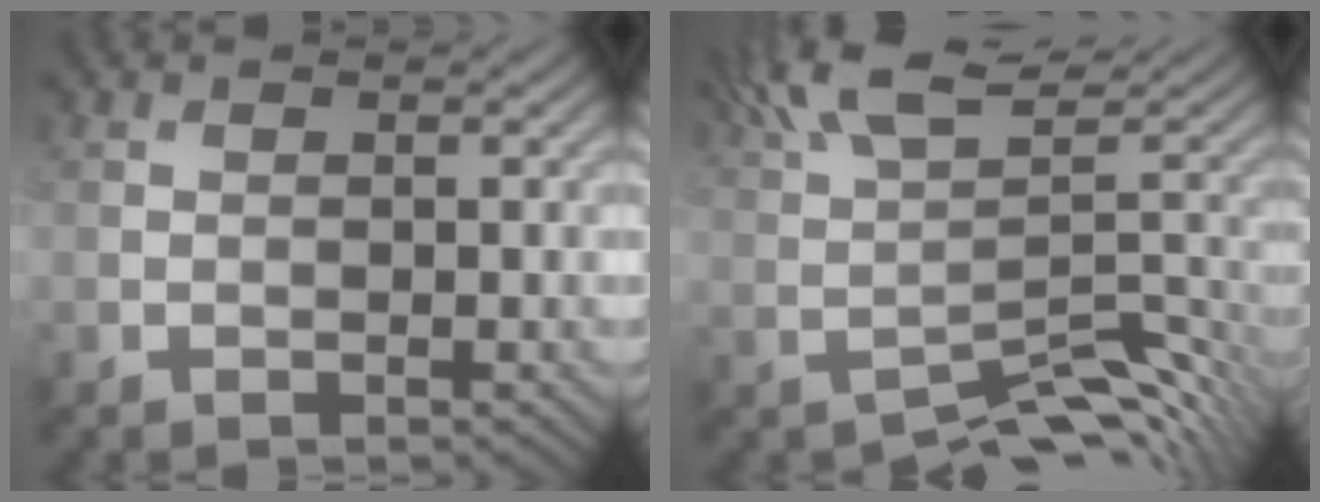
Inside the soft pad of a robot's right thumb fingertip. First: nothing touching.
{"total": 6.8, "force": [0.9, 1.9, 6.5], "torque": [-0.105, 0.014, 0.022]}